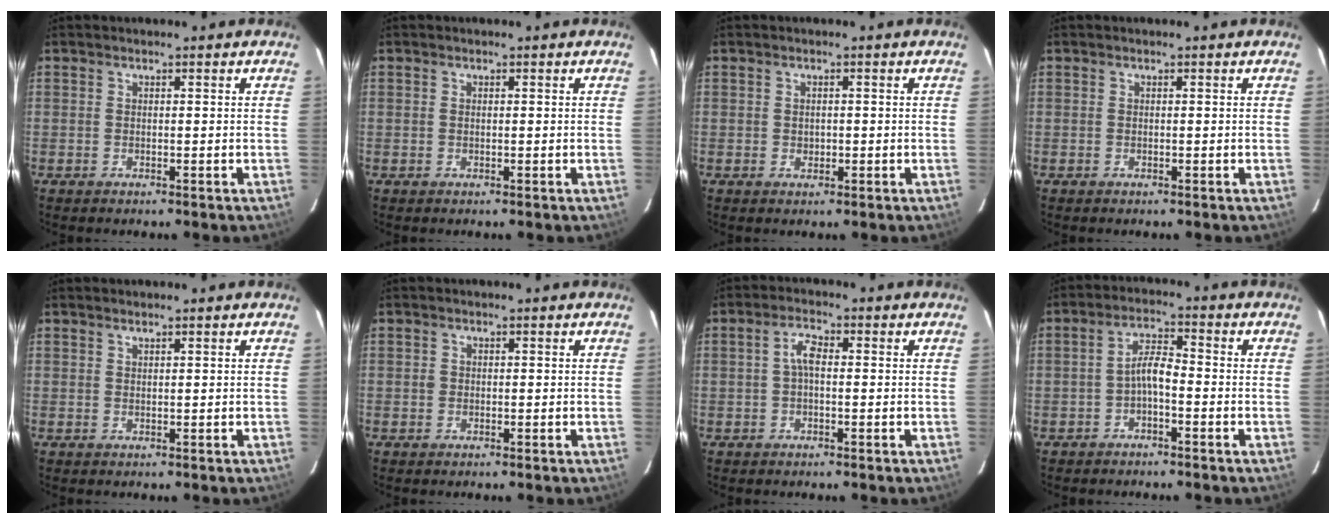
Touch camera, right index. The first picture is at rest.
{"total": 0.0}
{"total": 1.2, "force": [-0.1, 1.1, 0.5], "torque": [-0.005, 0.003, -0.001]}
{"total": 0.0}
{"total": 0.7, "force": [0.7, 0.0, 0.2], "torque": [-0.005, 0.001, 0.013]}
{"total": 0.6, "force": [-0.1, 0.6, 0.0], "torque": [0.002, 0.001, -0.003]}
{"total": 3.0, "force": [0.0, 1.2, 2.7], "torque": [-0.055, 0.011, 0.001]}
{"total": 3.7, "force": [-1.8, 0.9, 3.1], "torque": [-0.062, 0.013, -0.032]}